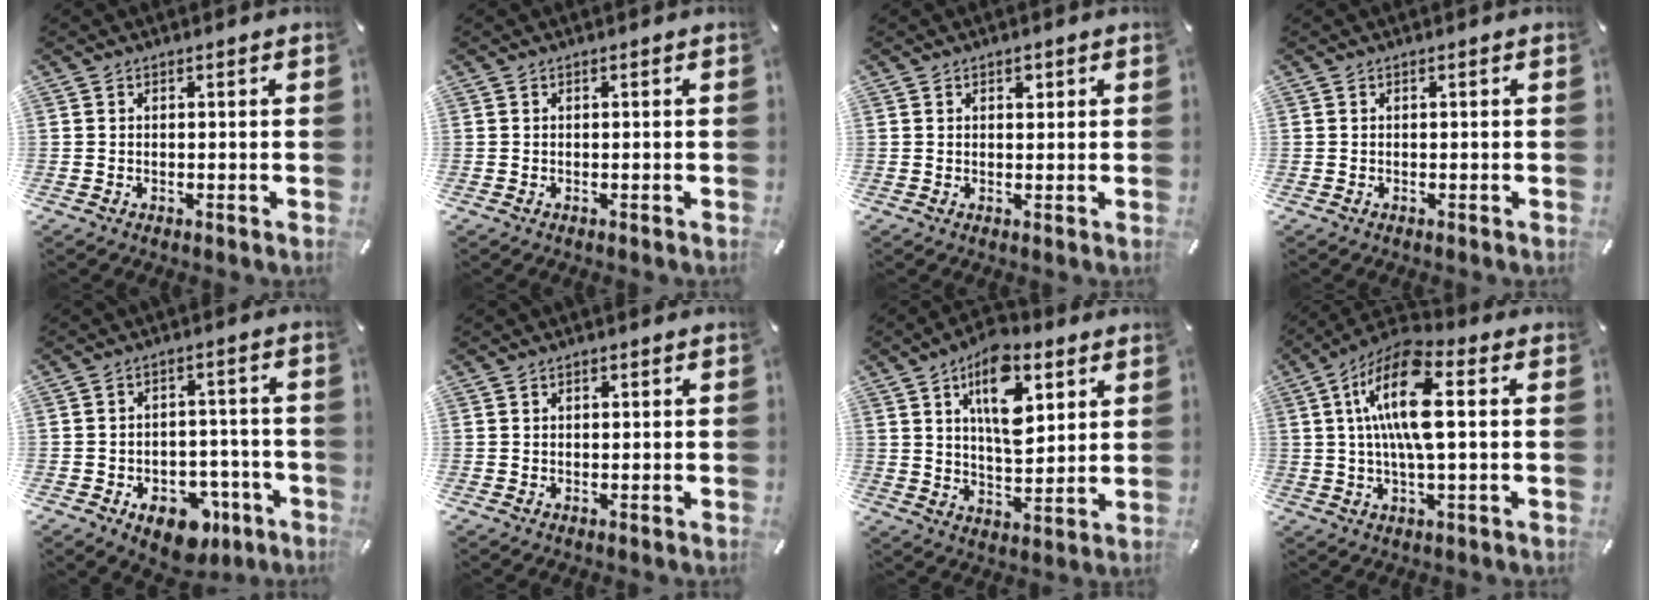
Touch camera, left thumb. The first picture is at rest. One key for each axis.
{"total": 0.0}
{"total": 1.5, "fx": 0.7, "fy": 1.1, "fz": 0.6, "tx": 0.002, "ty": -0.003, "tz": 0.010}
{"total": 0.0}
{"total": 10.7, "fx": -5.4, "fy": 7.2, "fz": 5.8, "tx": -0.060, "ty": 0.035, "tz": -0.083}
{"total": 0.9, "fx": 0.3, "fy": 0.7, "fz": 0.5, "tx": -0.011, "ty": 0.005, "tz": 0.004}
{"total": 14.7, "fx": 6.8, "fy": 7.5, "fz": 10.7, "tx": -0.162, "ty": -0.018, "tz": 0.115}
{"total": 15.9, "fx": 2.4, "fy": 5.8, "fz": 14.6, "tx": -0.293, "ty": 0.000, "tz": 0.039}